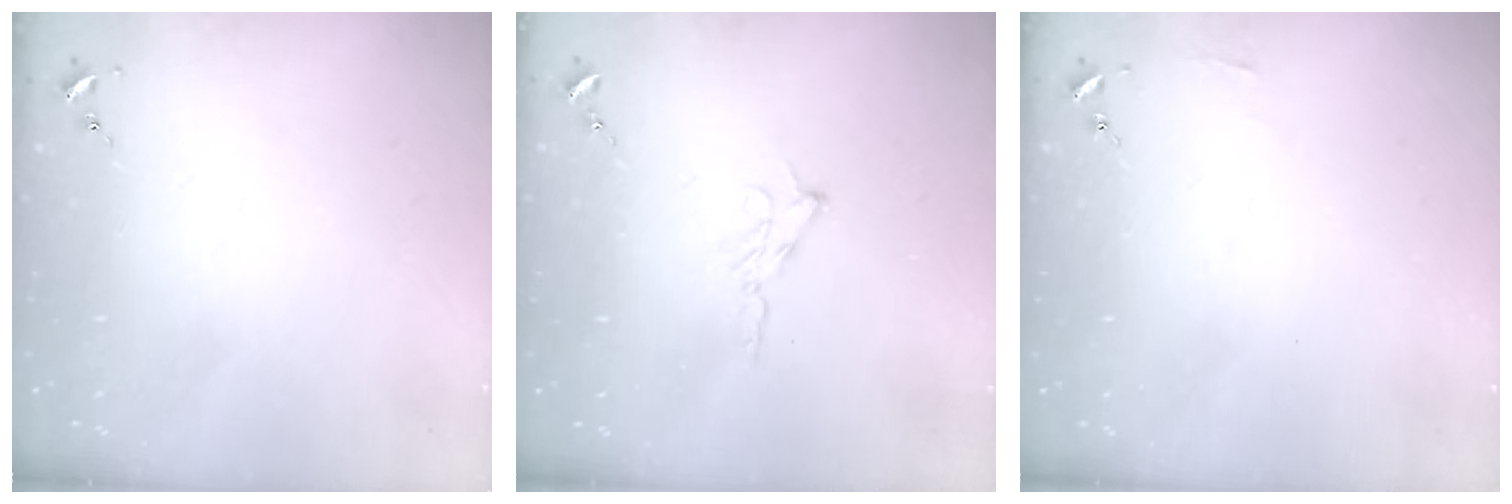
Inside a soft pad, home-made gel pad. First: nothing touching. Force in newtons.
{"total": 5.8, "press": 5.8, "slide": 0.6}
{"total": 2.8, "press": 2.8, "slide": 0.3}